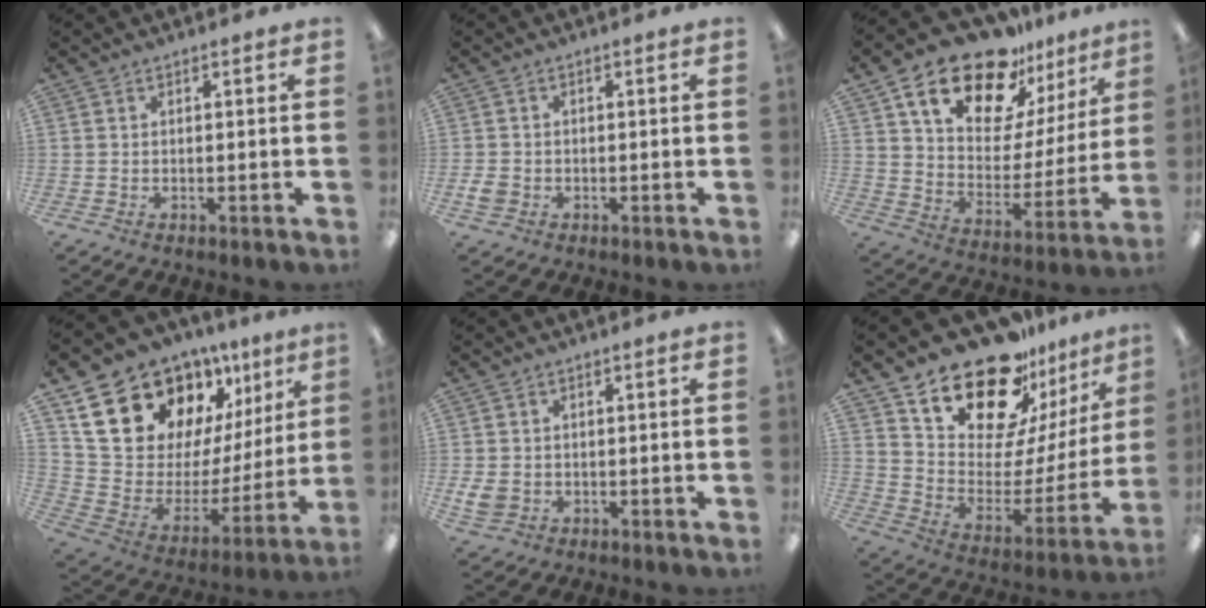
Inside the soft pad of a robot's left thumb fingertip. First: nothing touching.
{"total": 2.9, "force": [-1.0, 2.4, 1.4], "torque": [-0.029, 0.003, -0.019]}
{"total": 20.3, "force": [15.2, 9.6, 9.3], "torque": [-0.171, -0.101, 0.270]}
{"total": 20.6, "force": [14.1, 12.3, 8.6], "torque": [-0.142, -0.094, 0.272]}
{"total": 4.4, "force": [-0.8, 3.6, 2.4], "torque": [-0.045, -0.001, -0.015]}
{"total": 22.4, "force": [18.5, 9.2, 8.5], "torque": [-0.149, -0.135, 0.327]}